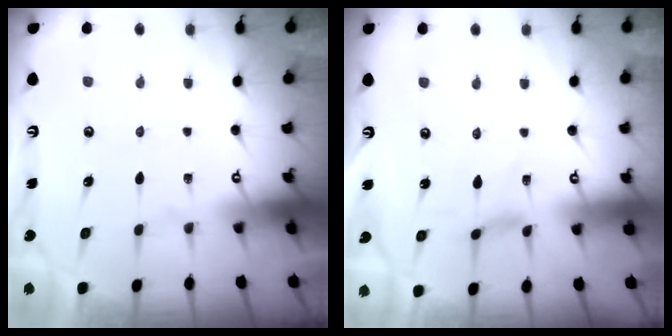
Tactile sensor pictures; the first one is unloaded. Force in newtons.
{"total": 1.1, "press": 1.1, "slide": 0.2}